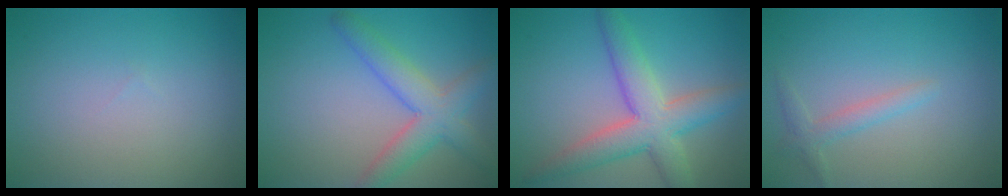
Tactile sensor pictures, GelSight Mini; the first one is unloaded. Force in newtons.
{"total": 4.8, "press": 4.8, "slide": 0.2}
{"total": 6.3, "press": 6.3, "slide": 0.4}
{"total": 1.6, "press": 1.6, "slide": 0.1}